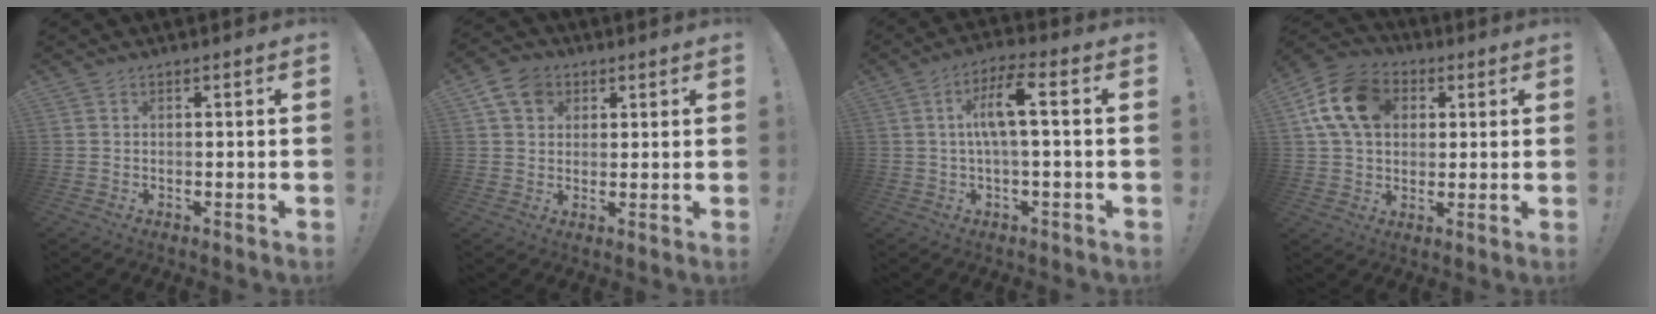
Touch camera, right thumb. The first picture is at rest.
{"total": 8.2, "force": [3.5, 6.4, 3.7], "torque": [-0.058, -0.005, 0.070]}
{"total": 8.8, "force": [1.1, 1.6, 8.6], "torque": [-0.157, 0.007, 0.015]}
{"total": 15.6, "force": [4.3, 11.8, 9.3], "torque": [-0.161, 0.002, 0.087]}